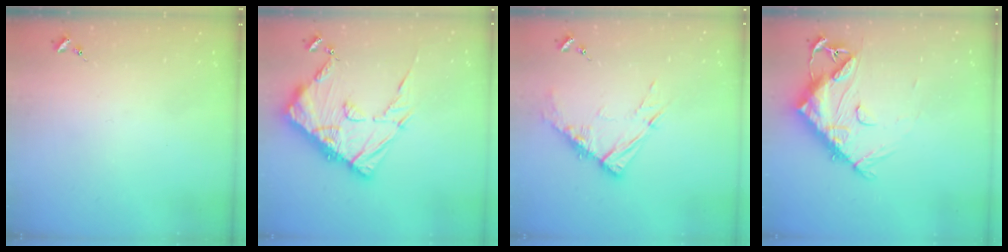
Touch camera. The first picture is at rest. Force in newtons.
{"total": 18.0, "press": 17.9, "slide": 1.6}
{"total": 11.3, "press": 11.2, "slide": 1.1}
{"total": 14.3, "press": 14.2, "slide": 1.3}